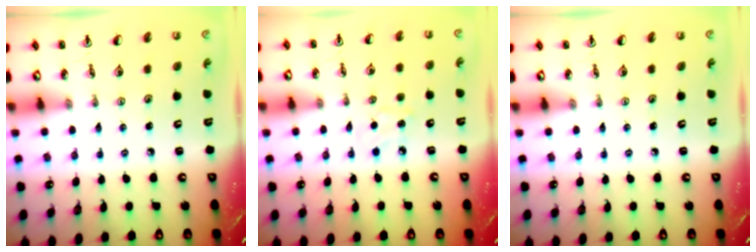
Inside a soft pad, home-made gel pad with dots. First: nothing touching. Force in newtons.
{"total": 5.0, "press": 5.0, "slide": 0.6}
{"total": 0.0}